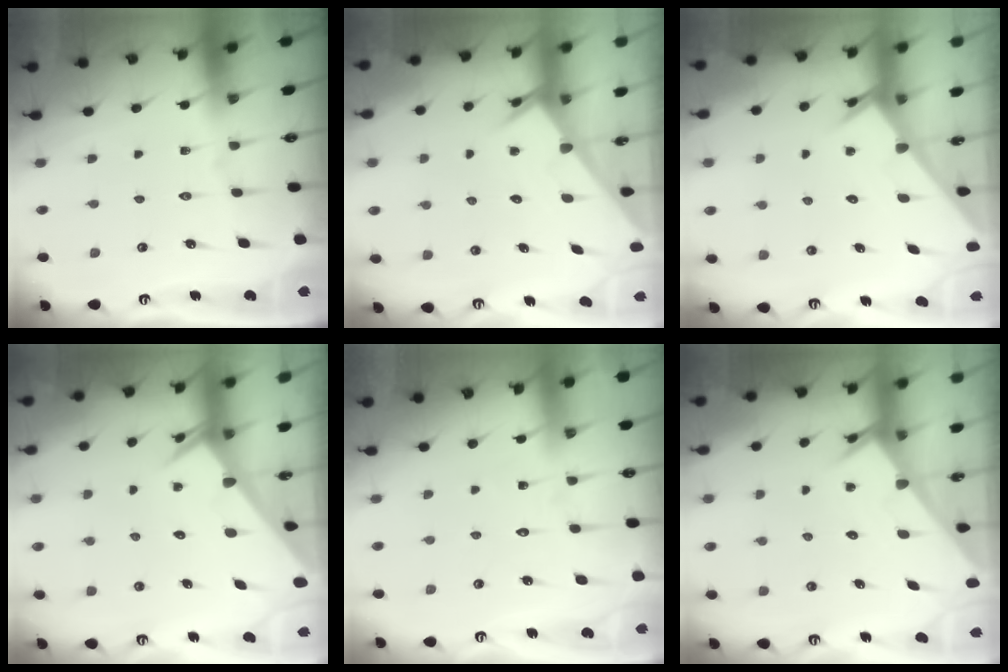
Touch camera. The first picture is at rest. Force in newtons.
{"total": 2.4, "press": 2.4, "slide": 0.1}
{"total": 2.6, "press": 2.6, "slide": 0.1}
{"total": 2.5, "press": 2.5, "slide": 0.1}
{"total": 4.1, "press": 4.0, "slide": 0.4}
{"total": 2.4, "press": 2.4, "slide": 0.1}